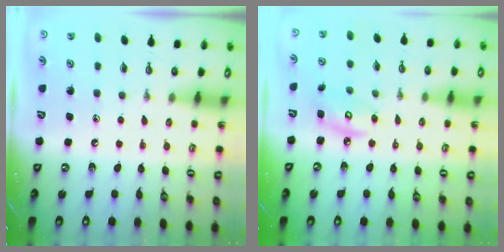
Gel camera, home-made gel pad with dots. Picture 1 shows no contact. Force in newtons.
{"total": 6.2, "press": 6.2, "slide": 0.2}